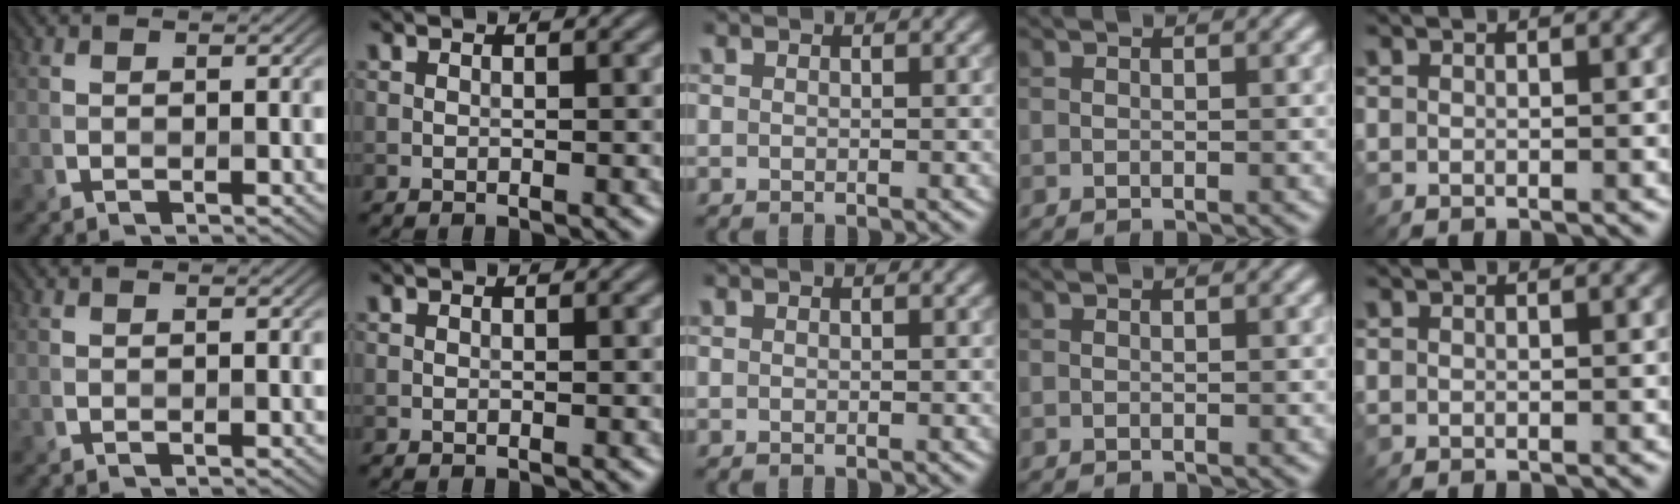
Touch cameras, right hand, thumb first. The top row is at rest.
{}